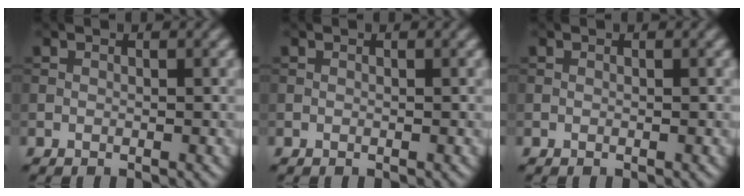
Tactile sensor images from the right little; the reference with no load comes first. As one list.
[{"total": 0.0}, {"total": 0.0}]